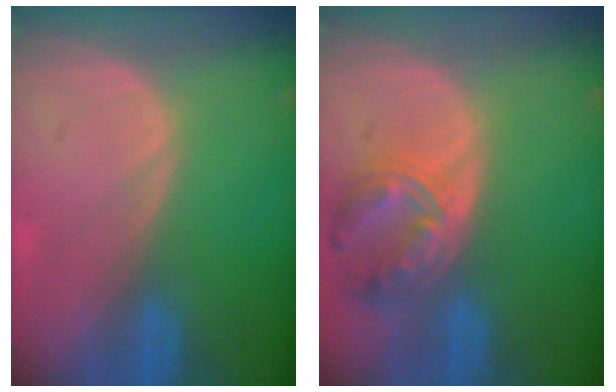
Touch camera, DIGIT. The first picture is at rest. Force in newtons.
{"total": 8.0, "press": 7.0, "slide": 3.9}